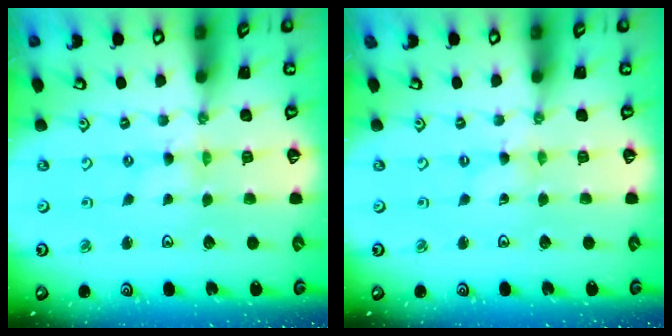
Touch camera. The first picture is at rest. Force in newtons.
{"total": 0.0}